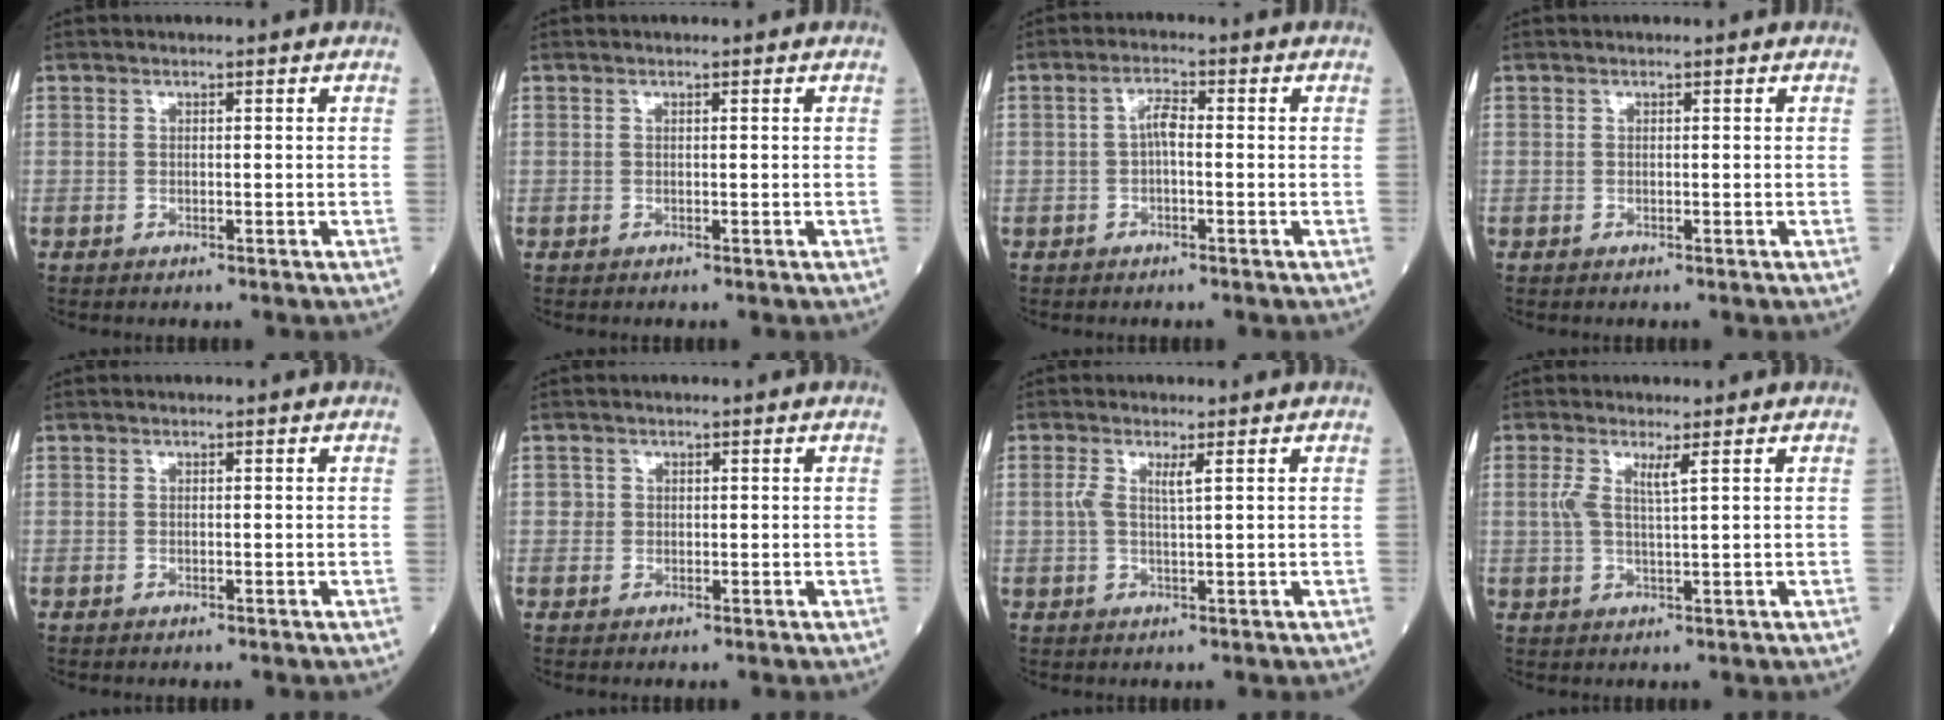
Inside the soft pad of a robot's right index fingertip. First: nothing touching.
{"total": 0.0}
{"total": 2.7, "force": [-0.3, 0.8, 2.6], "torque": [-0.046, 0.007, -0.006]}
{"total": 0.0}
{"total": 0.0}
{"total": 1.3, "force": [0.2, 1.2, 0.1], "torque": [0.007, 0.002, 0.000]}
{"total": 2.8, "force": [0.9, 0.2, 2.7], "torque": [-0.061, 0.008, 0.018]}
{"total": 3.4, "force": [1.3, 0.1, 3.1], "torque": [-0.070, 0.005, 0.026]}